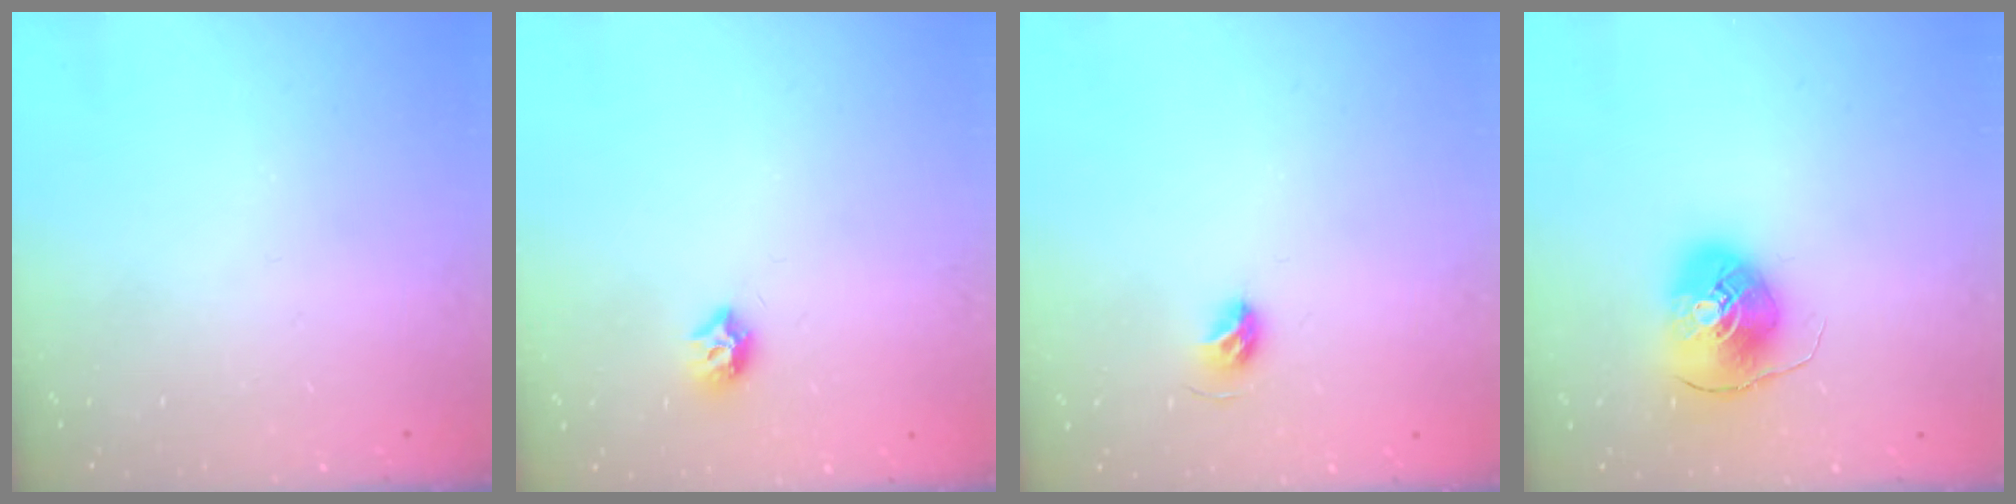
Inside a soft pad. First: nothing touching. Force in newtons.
{"total": 7.5, "press": 7.4, "slide": 0.6}
{"total": 5.4, "press": 5.2, "slide": 1.2}
{"total": 9.0, "press": 8.8, "slide": 1.5}